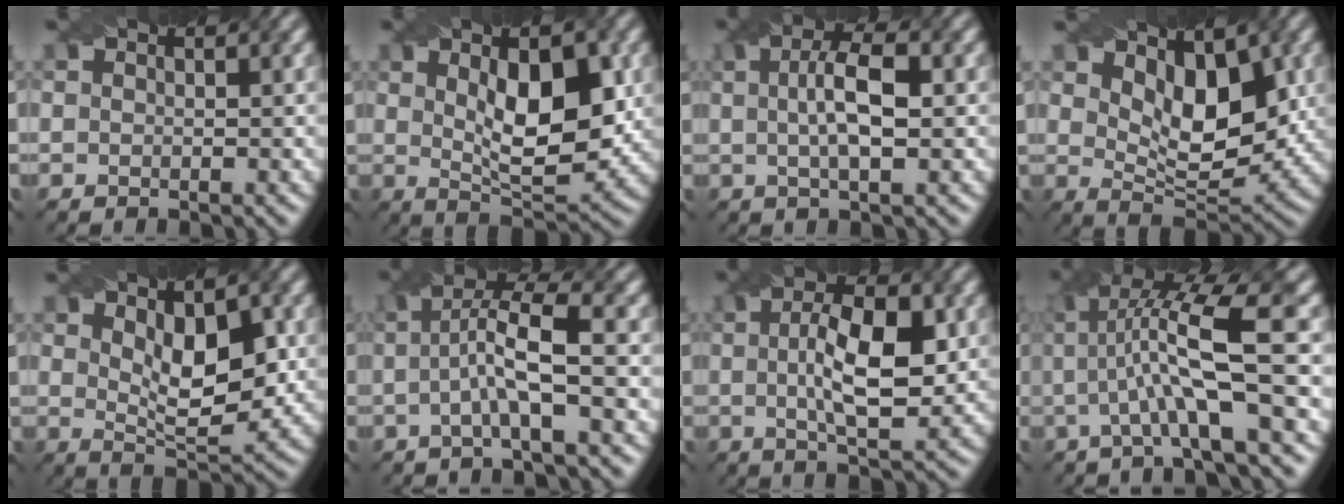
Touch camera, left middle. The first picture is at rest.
{"total": 8.5, "force": [1.5, 3.2, 7.7], "torque": [-0.115, 0.003, 0.027]}
{"total": 4.7, "force": [0.5, 1.3, 4.5], "torque": [-0.078, 0.009, 0.008]}
{"total": 6.7, "force": [2.5, 3.4, 5.3], "torque": [-0.087, -0.016, 0.040]}
{"total": 6.5, "force": [1.5, 2.7, 5.7], "torque": [-0.088, -0.001, 0.027]}
{"total": 5.4, "force": [-0.1, 1.0, 5.3], "torque": [-0.103, 0.013, -0.007]}
{"total": 7.5, "force": [0.7, 2.5, 7.0], "torque": [-0.117, 0.006, 0.009]}
{"total": 9.0, "force": [1.1, 1.8, 8.7], "torque": [-0.144, 0.010, 0.018]}